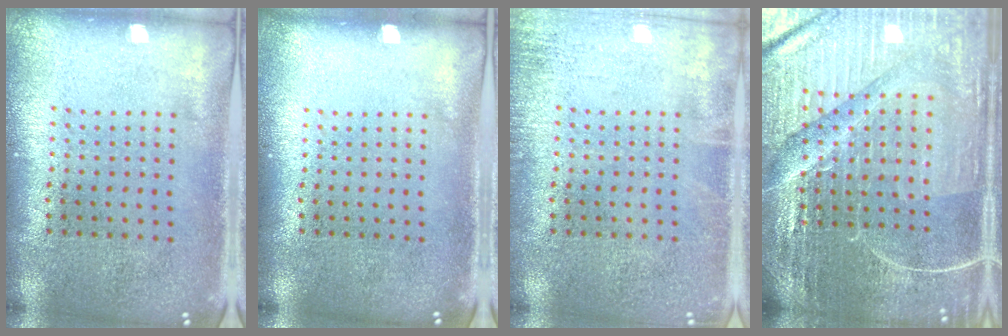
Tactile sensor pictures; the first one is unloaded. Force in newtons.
{"total": 0.0}
{"total": 1.5, "press": 1.5, "slide": 0.2}
{"total": 5.3, "press": 4.9, "slide": 1.9}